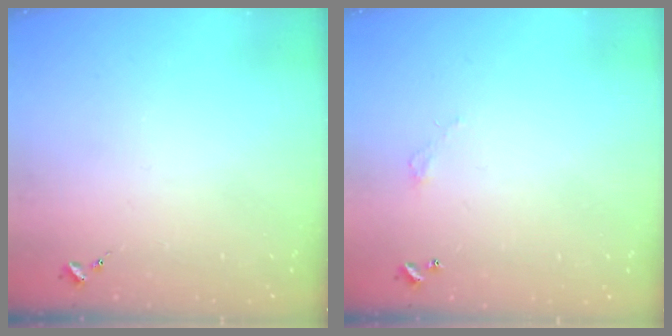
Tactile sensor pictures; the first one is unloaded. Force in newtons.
{"total": 2.7, "press": 2.7, "slide": 0.2}